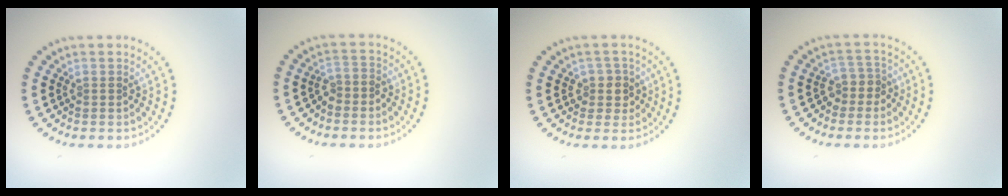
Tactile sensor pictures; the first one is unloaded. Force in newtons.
{"total": 1.6, "press": 1.2, "slide": 1.0}
{"total": 2.1, "press": 1.6, "slide": 1.3}
{"total": 1.9, "press": 1.5, "slide": 1.1}